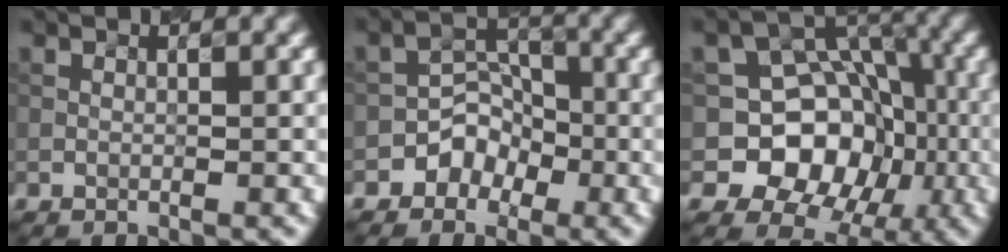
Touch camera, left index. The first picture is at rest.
{"total": 2.6, "force": [-1.7, 1.9, 0.2], "torque": [0.011, 0.013, -0.020]}
{"total": 8.9, "force": [-2.2, 7.8, 3.6], "torque": [-0.037, 0.014, -0.060]}